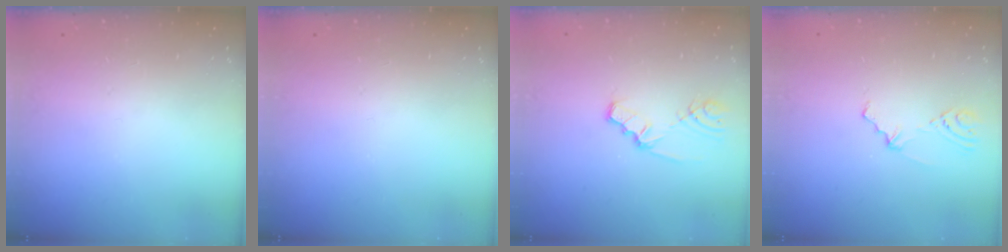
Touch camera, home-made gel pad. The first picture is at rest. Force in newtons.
{"total": 0.0}
{"total": 2.5, "press": 2.5, "slide": 0.4}
{"total": 2.3, "press": 1.7, "slide": 1.5}